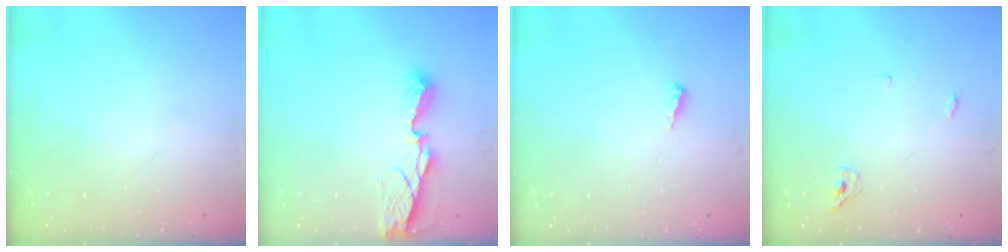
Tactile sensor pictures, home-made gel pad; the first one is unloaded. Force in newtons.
{"total": 7.1, "press": 7.1, "slide": 0.2}
{"total": 2.5, "press": 2.5, "slide": 0.2}
{"total": 3.4, "press": 3.4, "slide": 0.7}